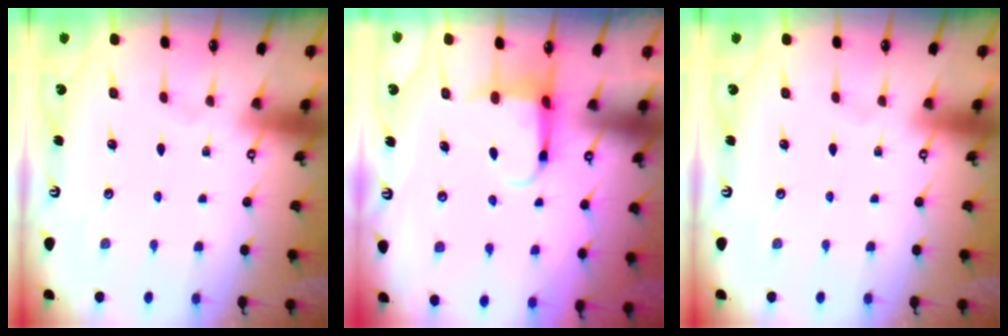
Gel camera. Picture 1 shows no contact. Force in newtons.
{"total": 4.3, "press": 4.3, "slide": 0.5}
{"total": 0.0}